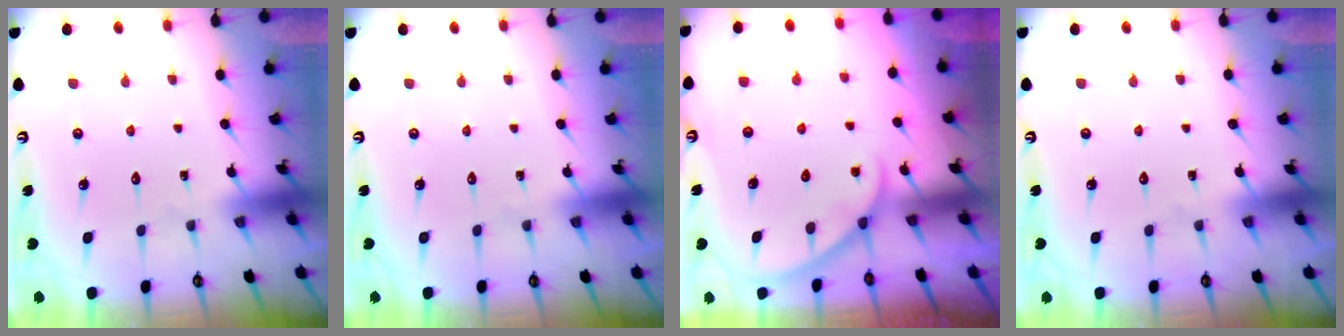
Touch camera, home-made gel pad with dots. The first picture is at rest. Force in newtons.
{"total": 0.0}
{"total": 2.9, "press": 2.9, "slide": 0.4}
{"total": 0.0}